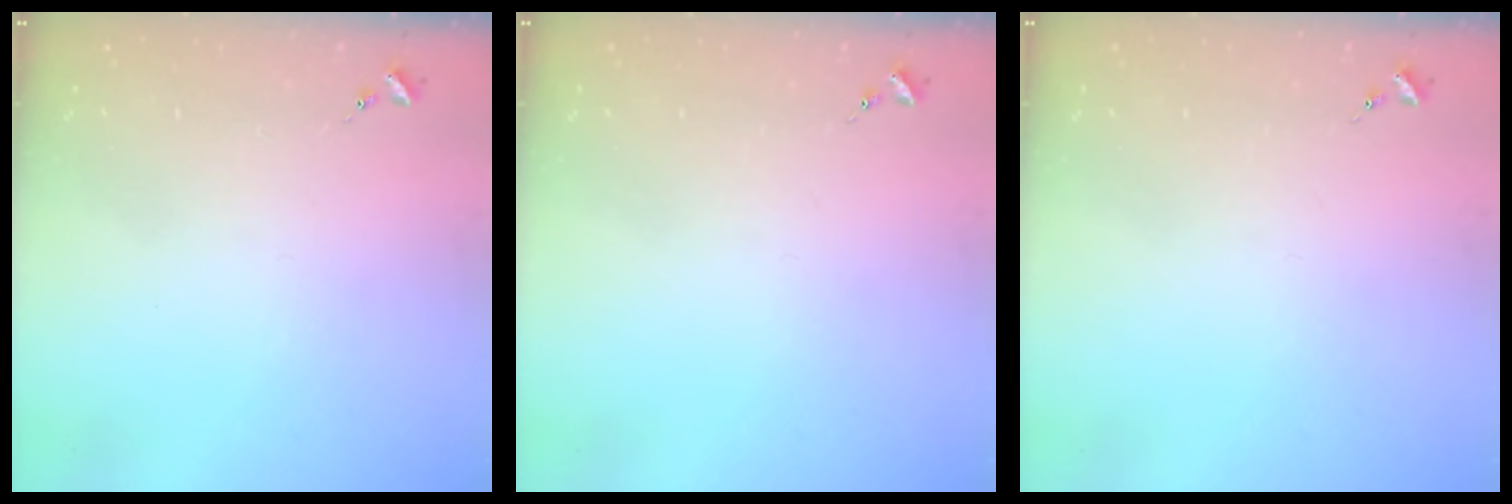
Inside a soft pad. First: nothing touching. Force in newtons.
{"total": 0.0}
{"total": 0.0}